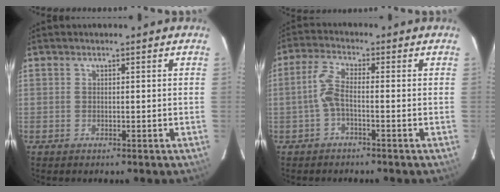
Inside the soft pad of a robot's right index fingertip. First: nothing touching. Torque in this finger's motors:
{"motor_torque": [0.29, 0.03, 0.26, 0.08]}